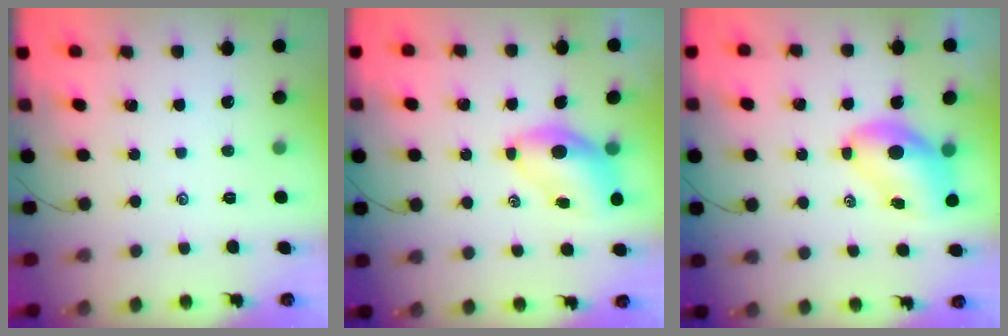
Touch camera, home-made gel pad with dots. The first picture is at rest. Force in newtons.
{"total": 6.8, "press": 6.6, "slide": 1.6}
{"total": 8.4, "press": 8.1, "slide": 2.0}